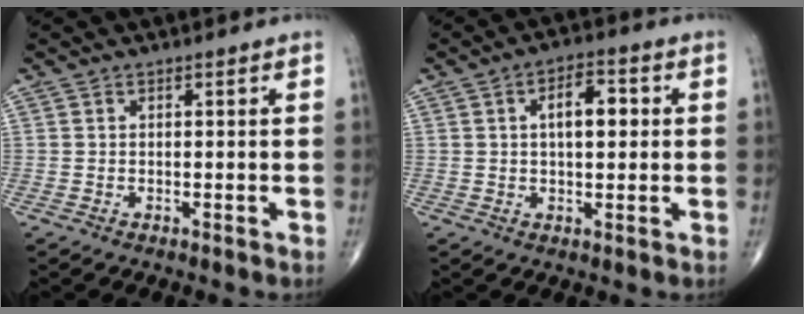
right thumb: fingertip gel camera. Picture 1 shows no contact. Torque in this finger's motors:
{"motor_torque": [0.55, 2.11, 0.89, 0.11, 0.00]}